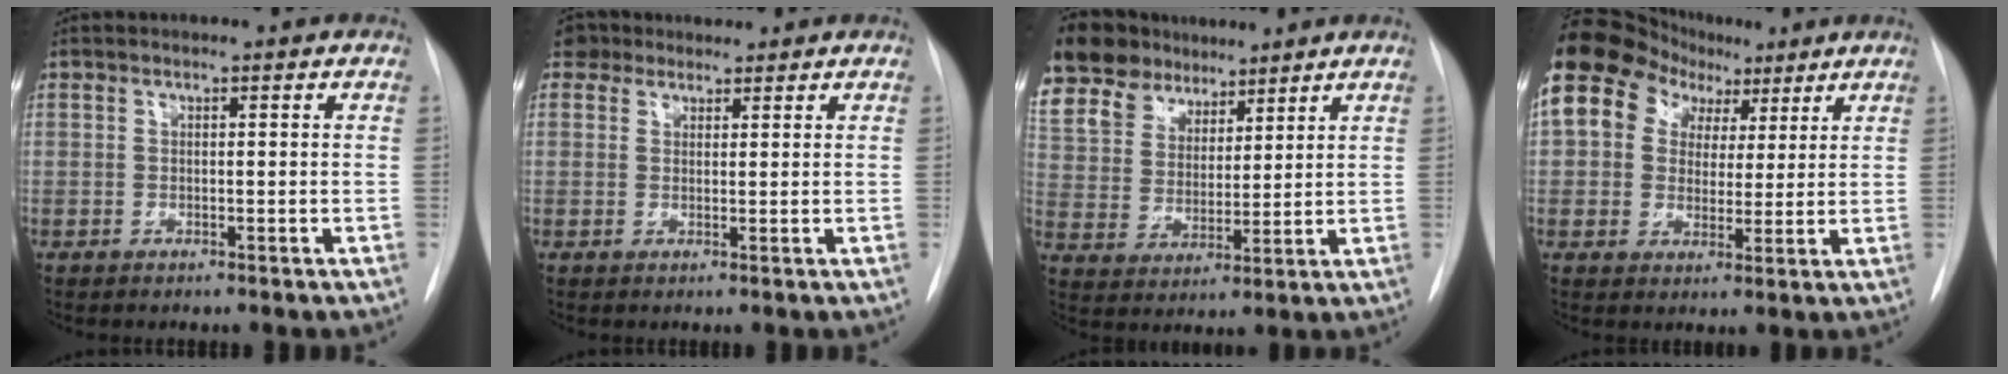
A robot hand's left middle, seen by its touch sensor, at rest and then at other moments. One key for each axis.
{"total": 3.1, "fx": 2.5, "fy": 1.8, "fz": -0.2, "tx": 0.002, "ty": 0.020, "tz": 0.038}
{"total": 15.8, "fx": 12.4, "fy": 8.5, "fz": 4.7, "tx": -0.107, "ty": 0.045, "tz": 0.237}
{"total": 13.9, "fx": 6.8, "fy": 10.6, "fz": 6.0, "tx": -0.108, "ty": 0.066, "tz": 0.115}